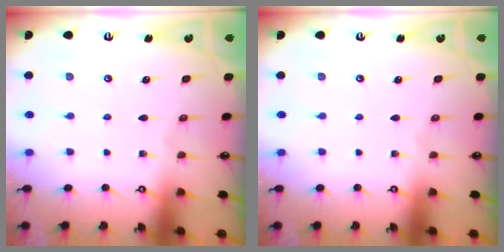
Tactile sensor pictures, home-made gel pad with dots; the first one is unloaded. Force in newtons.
{"total": 0.0}